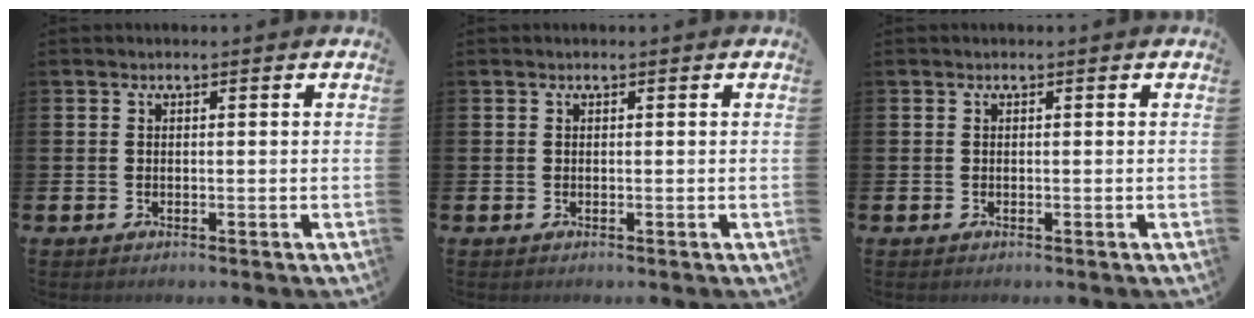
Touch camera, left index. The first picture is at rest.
{"total": 0.0}
{"total": 0.0}